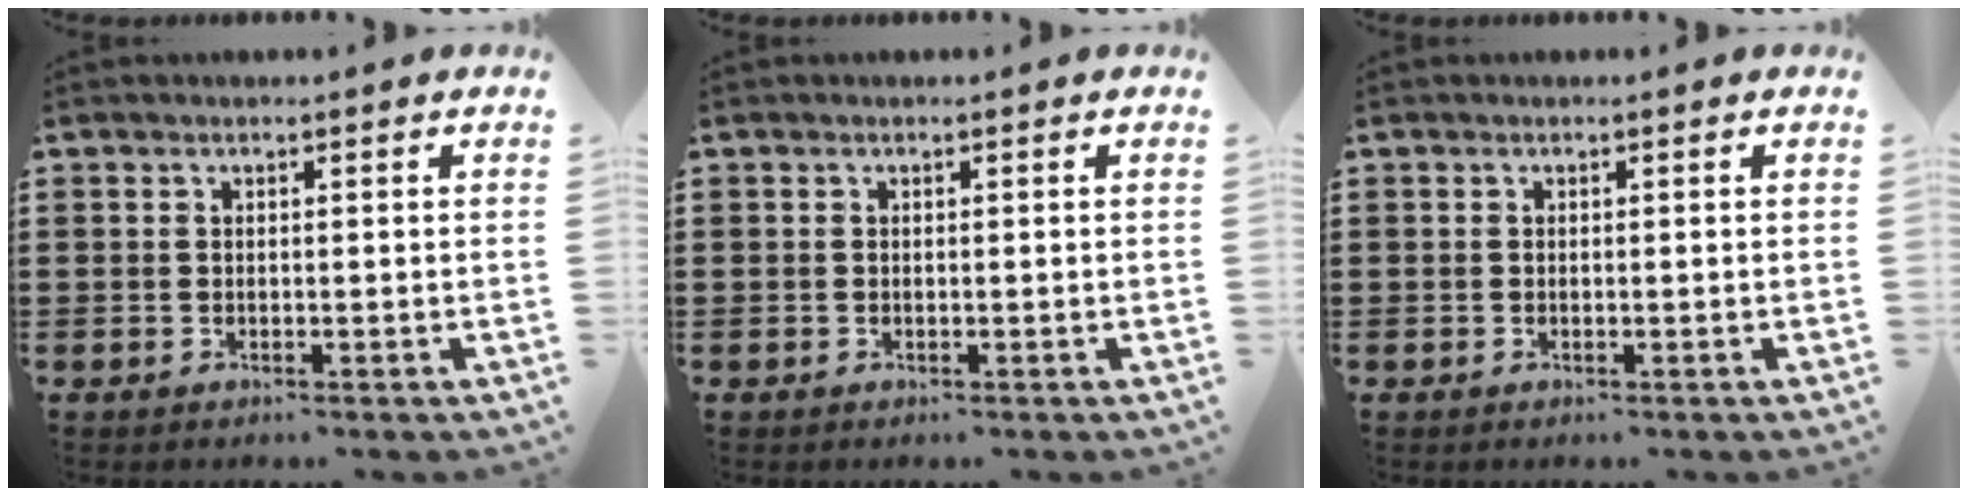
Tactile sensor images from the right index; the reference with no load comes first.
{"total": 0.0}
{"total": 0.0}